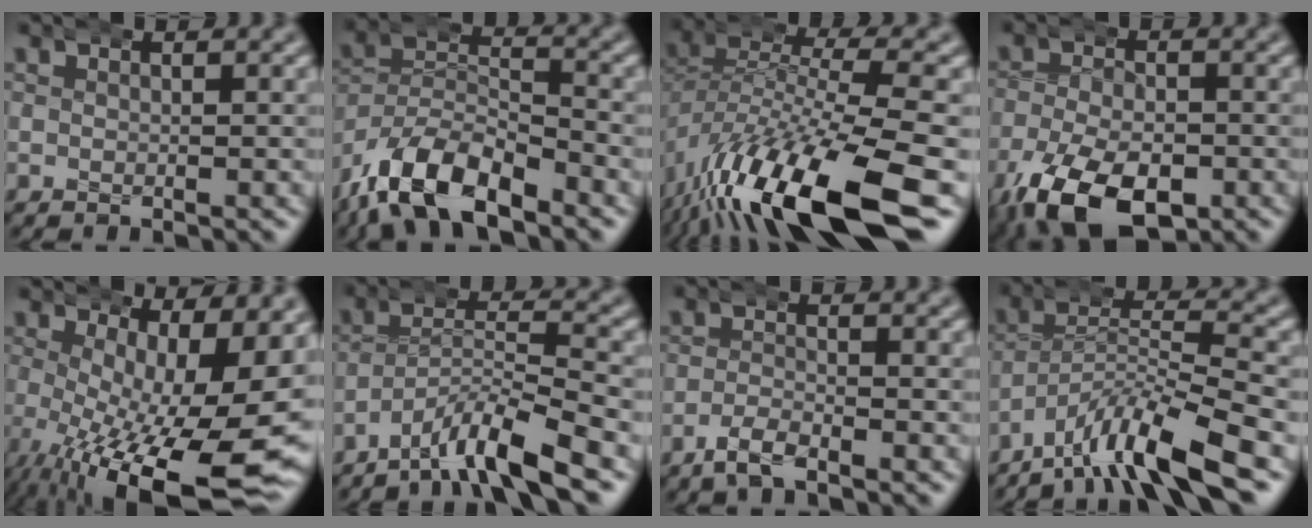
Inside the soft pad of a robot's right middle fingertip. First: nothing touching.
{"total": 8.6, "force": [-5.2, 5.1, 4.6], "torque": [-0.090, -0.022, -0.085]}
{"total": 12.2, "force": [-4.5, 5.5, 9.9], "torque": [-0.188, -0.029, -0.057]}
{"total": 10.9, "force": [-5.7, 6.2, 6.8], "torque": [-0.136, -0.048, -0.067]}
{"total": 10.7, "force": [-3.3, 3.9, 9.4], "torque": [-0.149, -0.044, -0.025]}
{"total": 5.3, "force": [-3.6, 1.6, 3.6], "torque": [-0.055, 0.002, -0.064]}
{"total": 2.6, "force": [-2.2, 0.4, 1.2], "torque": [-0.026, 0.003, -0.042]}
{"total": 7.1, "force": [-3.8, 2.9, 5.3], "torque": [-0.083, 0.000, -0.068]}